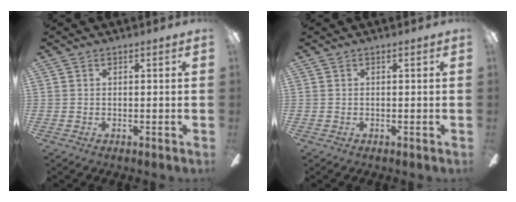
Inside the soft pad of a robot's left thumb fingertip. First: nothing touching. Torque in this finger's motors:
{"motor_torque": [0.00, 0.00, 0.02, -0.02, 0.00]}